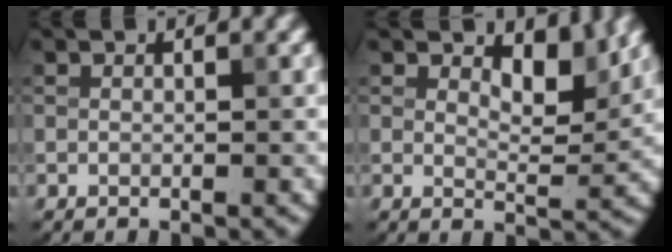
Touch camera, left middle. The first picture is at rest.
{"total": 3.7, "force": [2.4, 1.5, 2.4], "torque": [-0.037, -0.008, 0.031]}